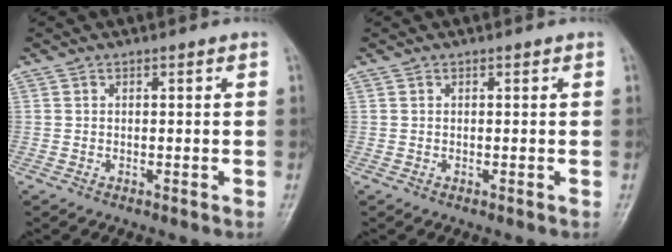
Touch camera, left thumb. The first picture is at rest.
{"total": 0.0}